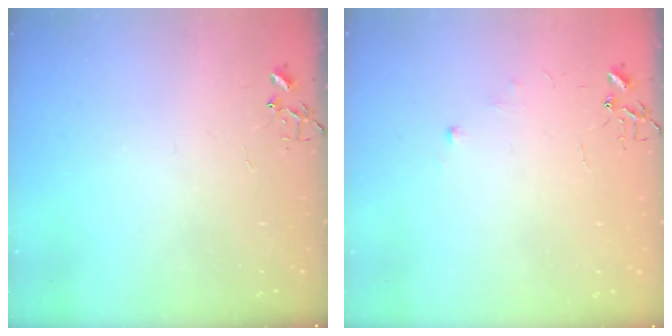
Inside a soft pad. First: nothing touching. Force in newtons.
{"total": 4.7, "press": 4.6, "slide": 0.6}